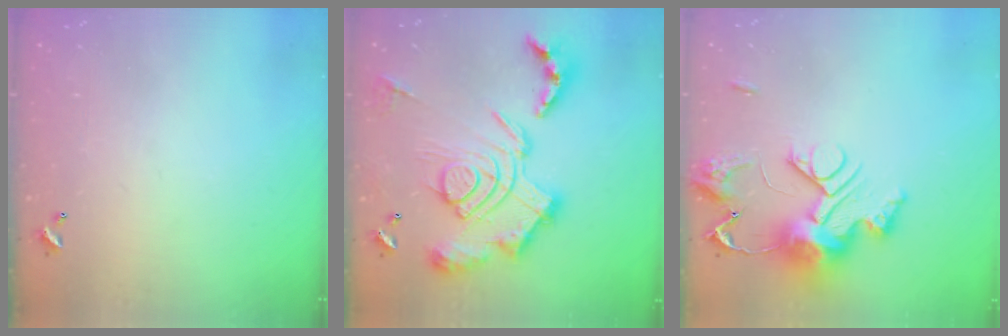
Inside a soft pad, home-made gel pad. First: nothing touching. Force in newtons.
{"total": 3.6, "press": 2.9, "slide": 2.2}
{"total": 14.4, "press": 14.3, "slide": 1.2}